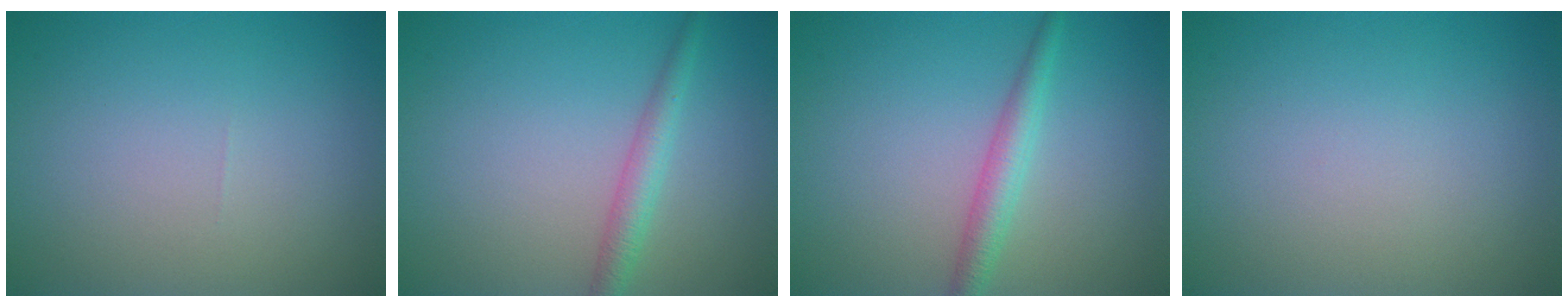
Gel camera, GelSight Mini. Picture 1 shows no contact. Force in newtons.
{"total": 2.3, "press": 2.3, "slide": 0.1}
{"total": 2.5, "press": 2.5, "slide": 0.1}
{"total": 0.0}